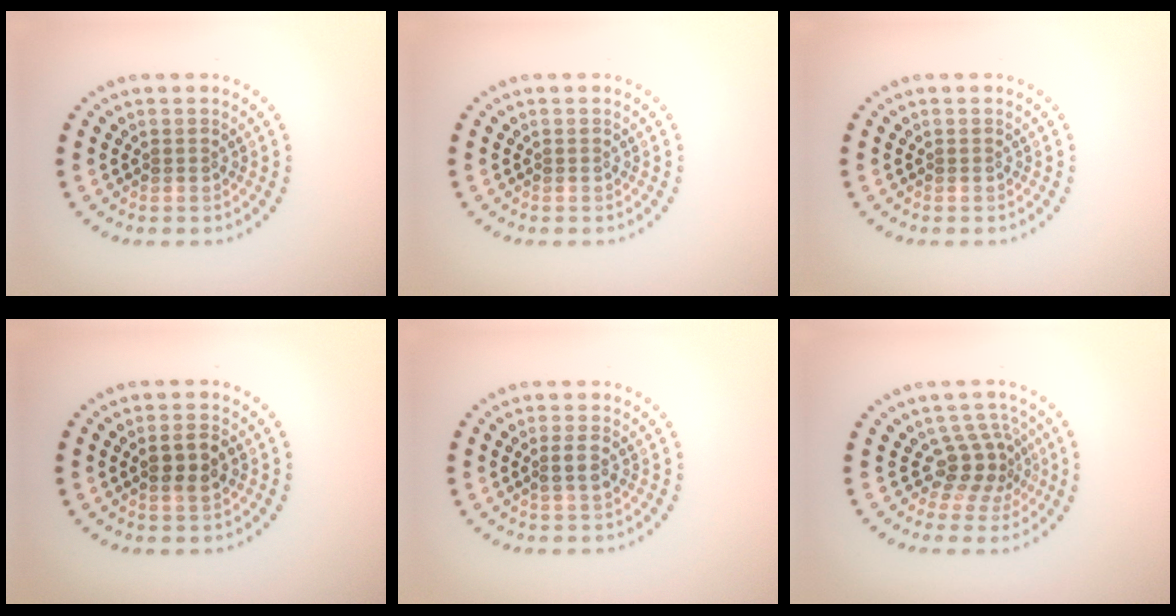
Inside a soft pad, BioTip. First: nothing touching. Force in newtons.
{"total": 0.0}
{"total": 0.0}
{"total": 2.5, "press": 2.5, "slide": 0.5}
{"total": 1.3, "press": 1.1, "slide": 0.6}
{"total": 3.3, "press": 2.3, "slide": 2.4}